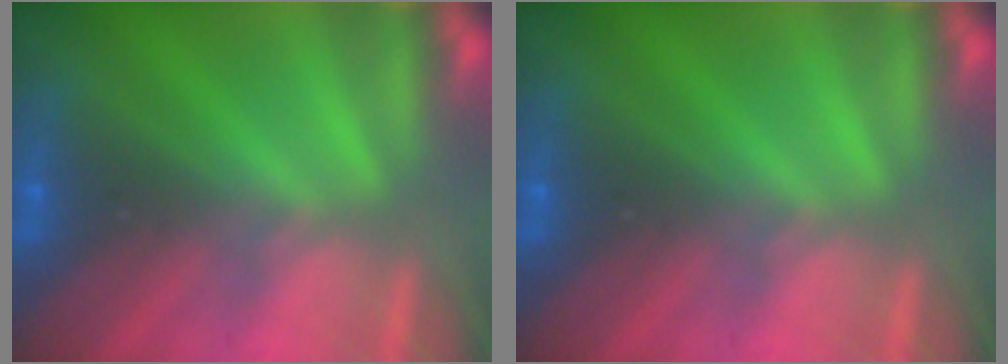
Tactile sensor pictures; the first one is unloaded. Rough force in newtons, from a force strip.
{"total": 0.0}